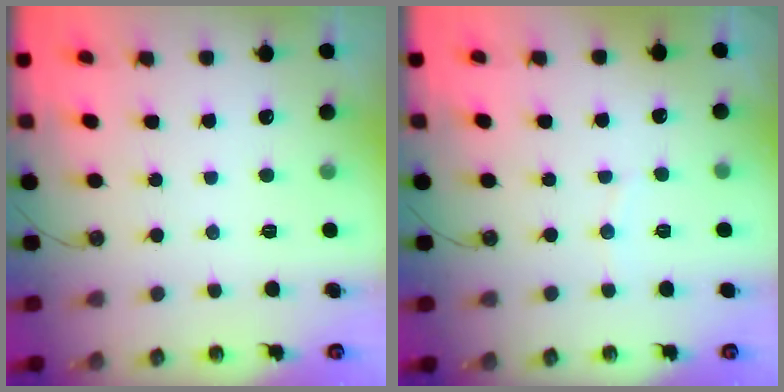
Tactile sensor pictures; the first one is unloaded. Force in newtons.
{"total": 3.0, "press": 2.9, "slide": 0.7}